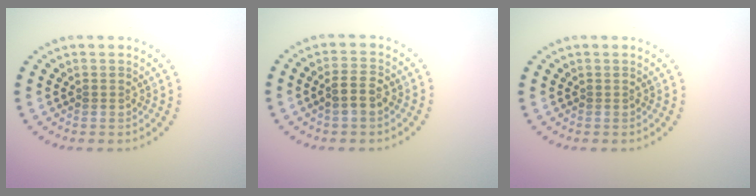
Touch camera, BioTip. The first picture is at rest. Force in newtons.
{"total": 2.3, "press": 2.2, "slide": 0.6}
{"total": 0.0}